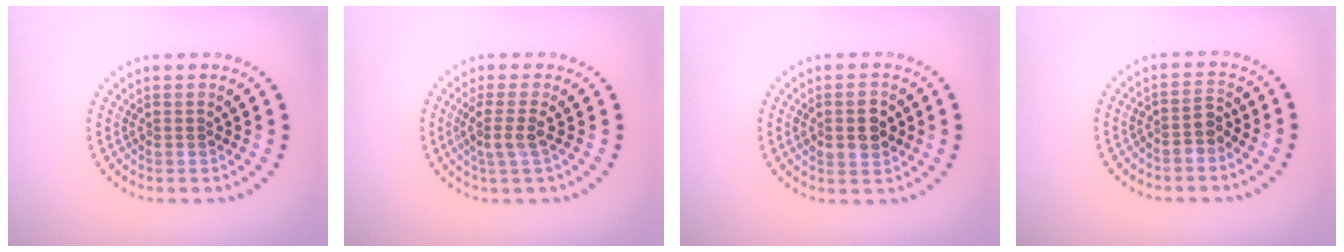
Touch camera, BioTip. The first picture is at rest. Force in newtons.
{"total": 2.4, "press": 1.9, "slide": 1.4}
{"total": 3.6, "press": 3.6, "slide": 0.2}
{"total": 1.9, "press": 1.6, "slide": 1.0}